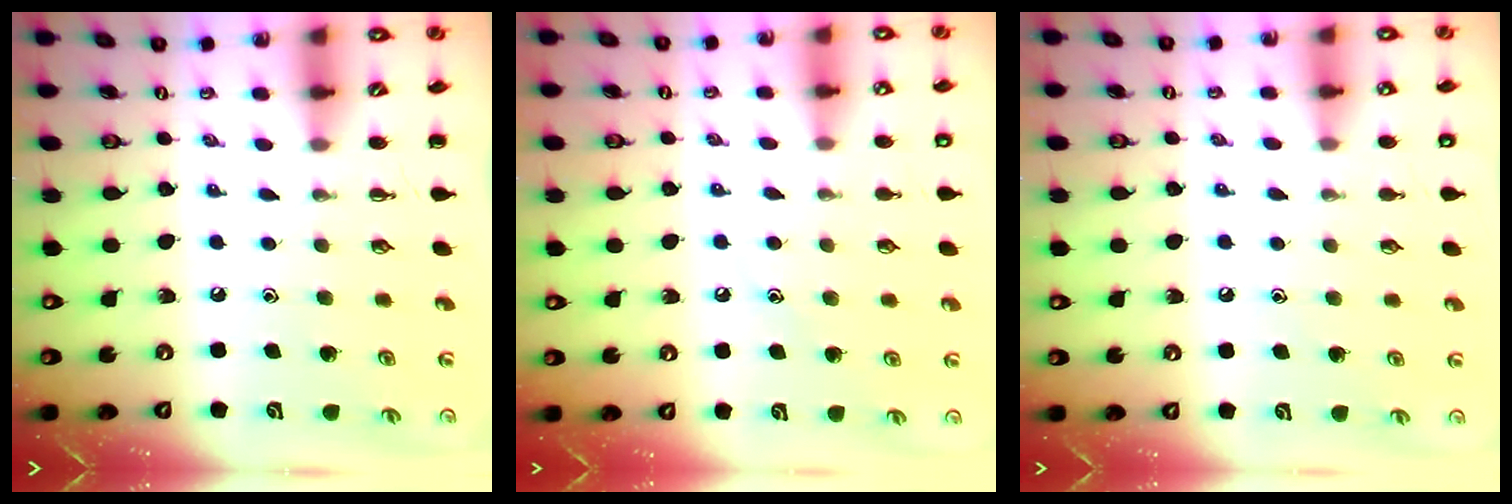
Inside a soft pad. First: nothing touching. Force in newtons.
{"total": 7.0, "press": 6.8, "slide": 1.5}
{"total": 5.4, "press": 5.2, "slide": 1.5}